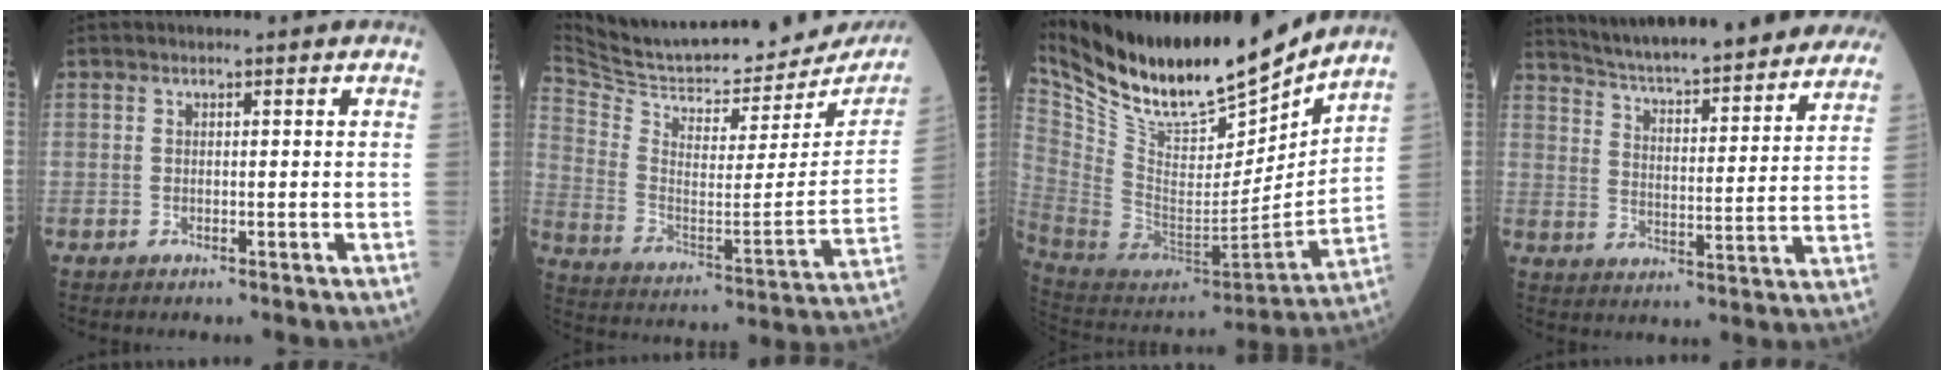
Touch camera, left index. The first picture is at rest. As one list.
[{"total": 29.1, "force": [26.7, 7.2, 9.1], "torque": [-0.174, -0.068, 0.372]}, {"total": 22.4, "force": [19.6, 3.4, 10.2], "torque": [-0.194, -0.036, 0.342]}, {"total": 26.2, "force": [23.8, 3.1, 10.5], "torque": [-0.162, -0.023, 0.316]}]